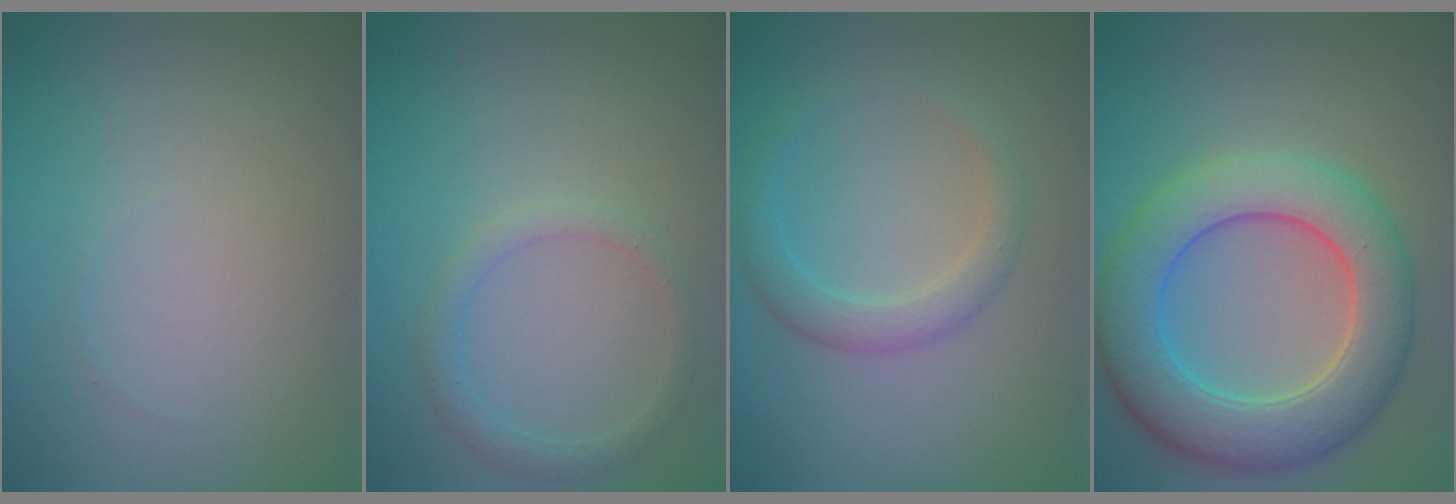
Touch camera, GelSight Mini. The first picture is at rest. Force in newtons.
{"total": 1.7, "press": 1.7, "slide": 0.2}
{"total": 2.4, "press": 2.3, "slide": 0.2}
{"total": 8.3, "press": 8.2, "slide": 0.6}